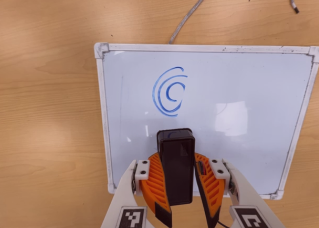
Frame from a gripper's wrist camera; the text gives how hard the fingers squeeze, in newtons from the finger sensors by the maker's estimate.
{"total": 12.2, "left": 11.3, "right": 13.2}